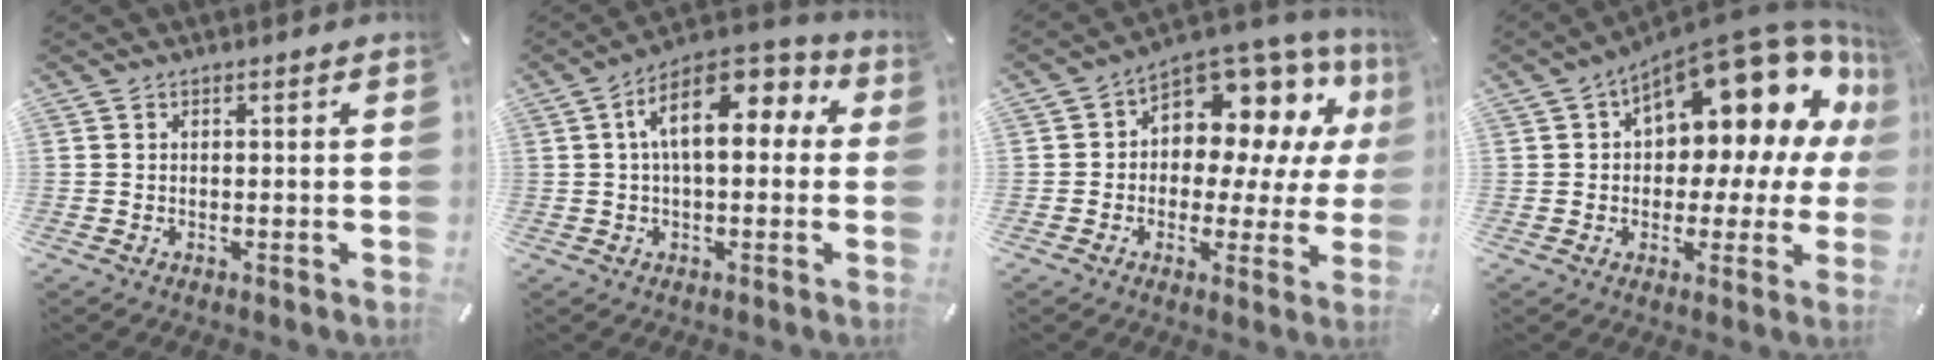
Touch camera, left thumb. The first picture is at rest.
{"total": 13.6, "force": [3.7, 6.8, 11.1], "torque": [-0.185, -0.004, 0.063]}
{"total": 11.0, "force": [4.8, 7.8, 6.2], "torque": [-0.096, -0.053, 0.089]}
{"total": 18.9, "force": [9.8, 9.1, 13.4], "torque": [-0.172, -0.082, 0.159]}